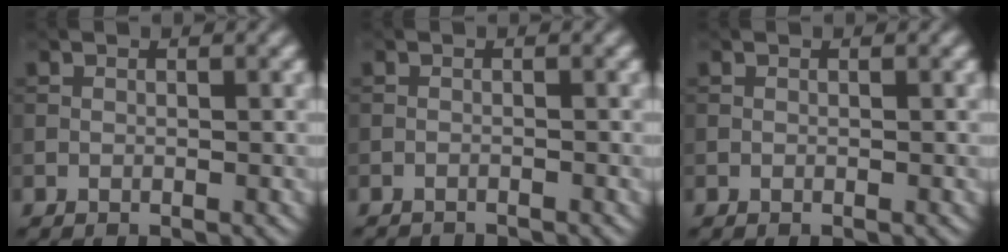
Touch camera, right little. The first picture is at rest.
{"total": 1.8, "force": [-1.7, 0.2, 0.3], "torque": [-0.004, -0.011, -0.034]}
{"total": 0.0}